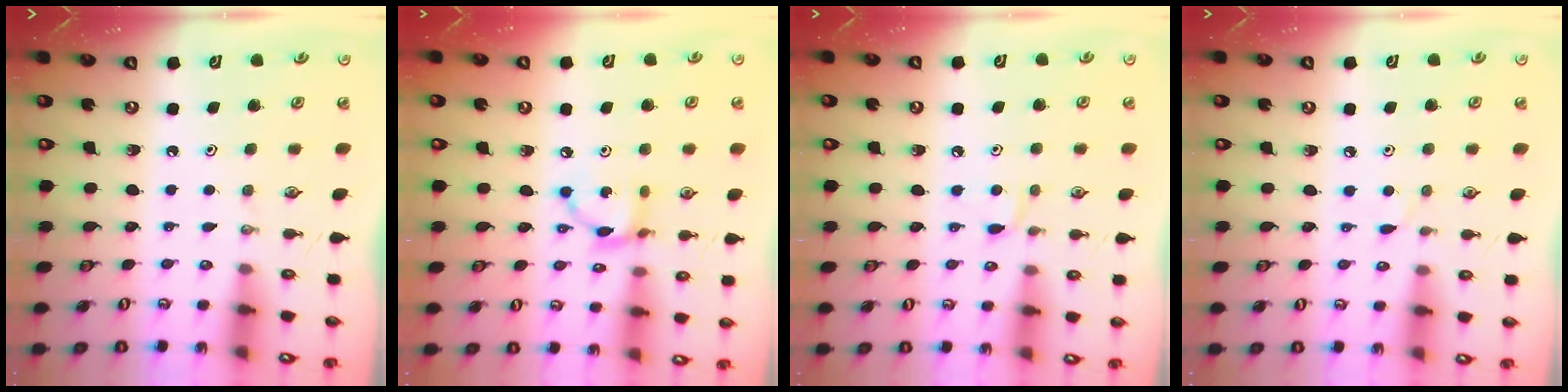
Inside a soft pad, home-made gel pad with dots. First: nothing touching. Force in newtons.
{"total": 8.2, "press": 8.2, "slide": 0.3}
{"total": 4.3, "press": 4.3, "slide": 0.5}
{"total": 3.2, "press": 3.2, "slide": 0.4}